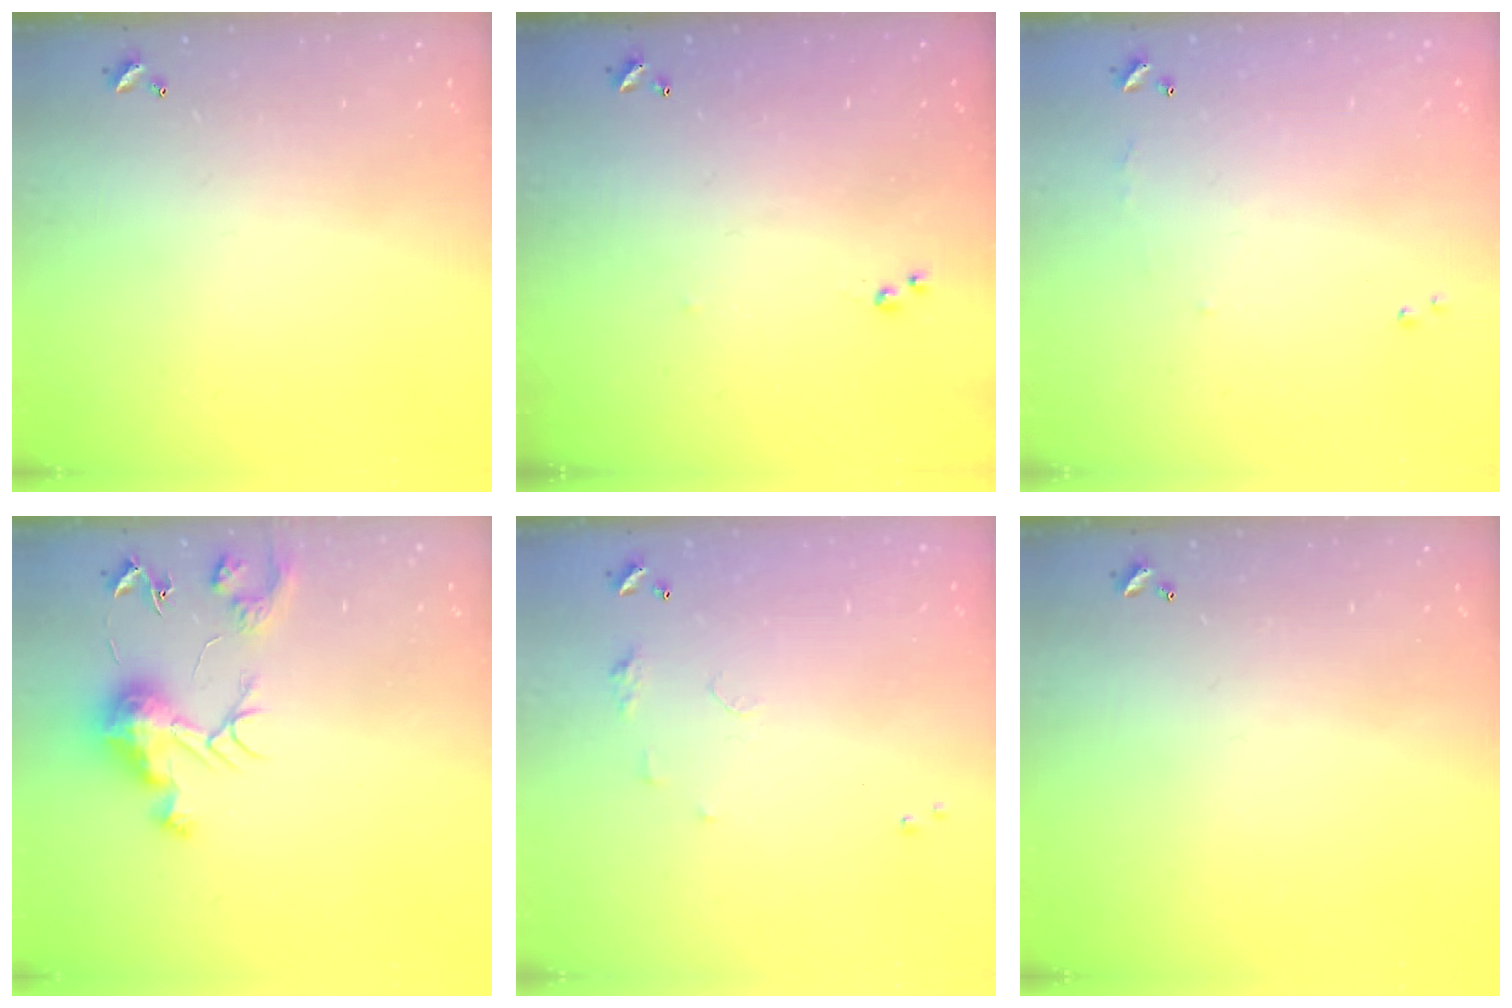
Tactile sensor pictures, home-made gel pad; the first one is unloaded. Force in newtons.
{"total": 4.8, "press": 4.7, "slide": 0.4}
{"total": 5.2, "press": 5.1, "slide": 0.6}
{"total": 10.0, "press": 10.0, "slide": 0.6}
{"total": 6.3, "press": 6.3, "slide": 0.7}
{"total": 0.0}